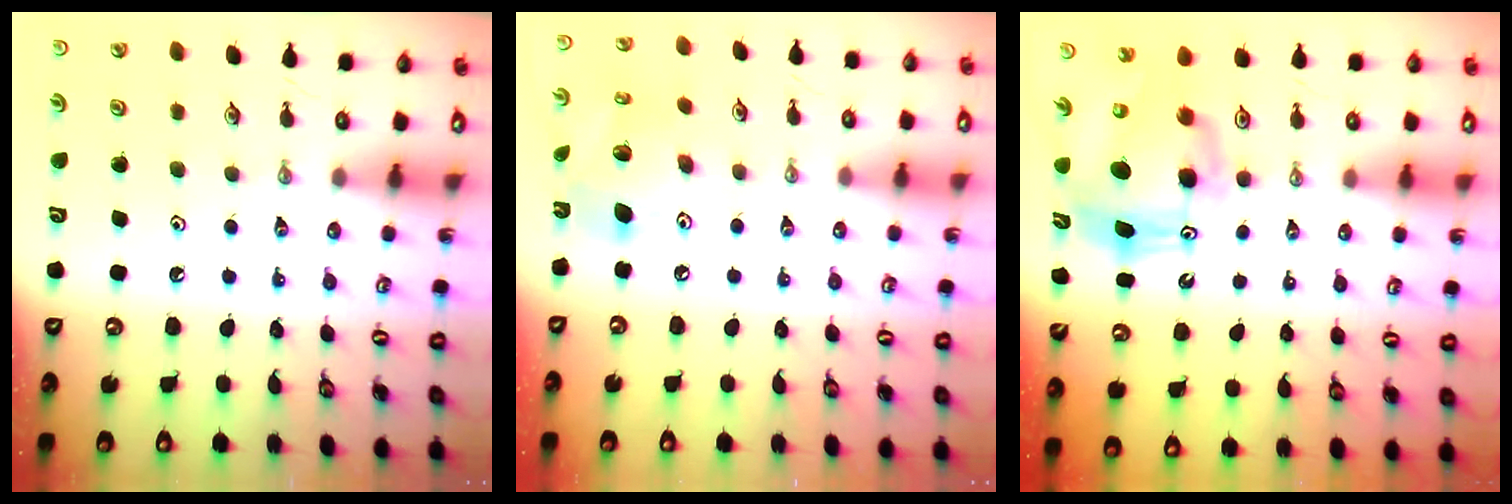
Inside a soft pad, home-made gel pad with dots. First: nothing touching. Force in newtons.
{"total": 12.6, "press": 12.6, "slide": 1.4}
{"total": 11.3, "press": 11.3, "slide": 1.1}